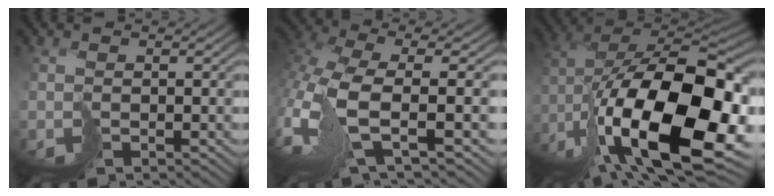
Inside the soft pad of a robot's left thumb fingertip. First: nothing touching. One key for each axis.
{"total": 10.1, "fx": -2.5, "fy": 3.0, "fz": 9.2, "tx": -0.221, "ty": -0.007, "tz": -0.064}
{"total": 19.9, "fx": -8.0, "fy": 9.3, "fz": 15.7, "tx": -0.283, "ty": -0.016, "tz": -0.123}